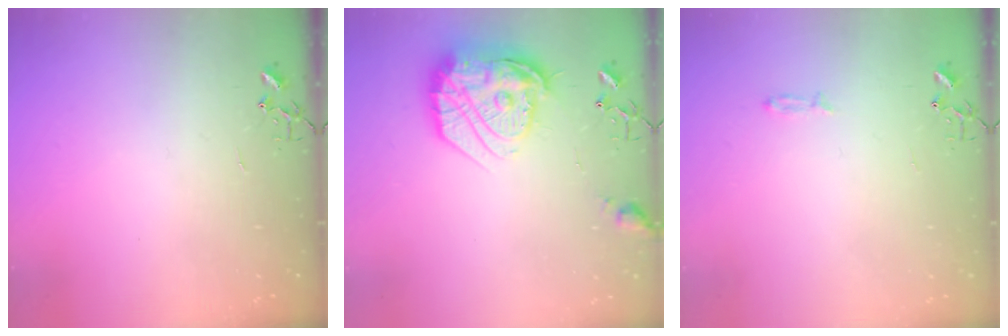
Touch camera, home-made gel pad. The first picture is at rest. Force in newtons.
{"total": 21.6, "press": 21.5, "slide": 1.7}
{"total": 3.5, "press": 3.5, "slide": 0.5}